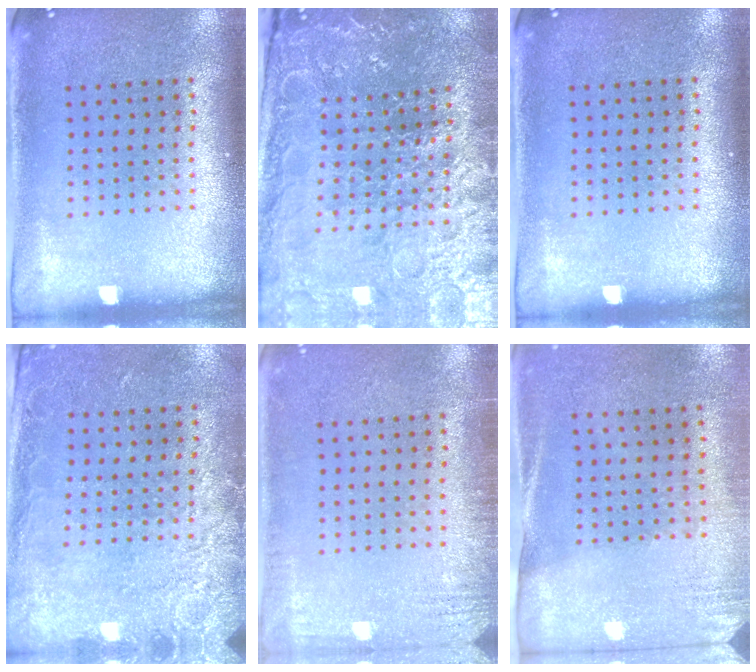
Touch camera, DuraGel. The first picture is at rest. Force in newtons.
{"total": 4.2, "press": 4.1, "slide": 0.9}
{"total": 0.0}
{"total": 2.7, "press": 2.0, "slide": 1.8}
{"total": 2.1, "press": 2.1, "slide": 0.2}
{"total": 2.6, "press": 2.3, "slide": 1.3}